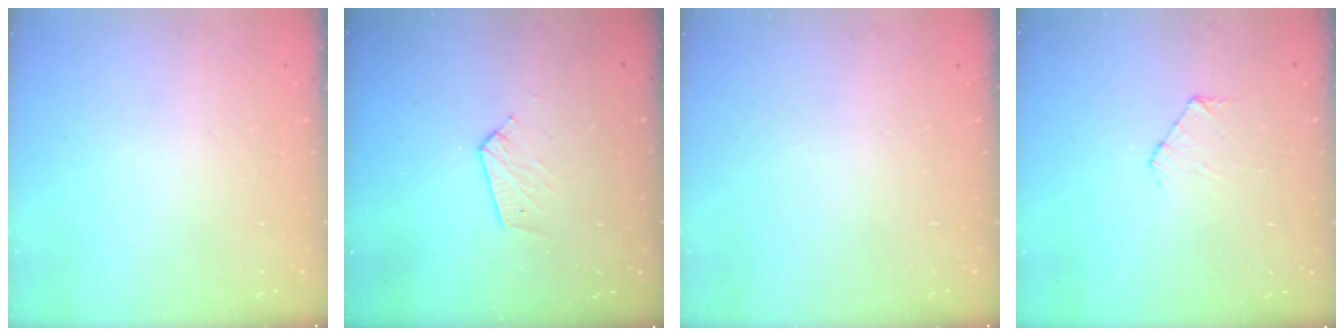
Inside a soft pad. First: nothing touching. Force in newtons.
{"total": 5.5, "press": 5.5, "slide": 0.5}
{"total": 0.0}
{"total": 4.9, "press": 4.9, "slide": 0.3}